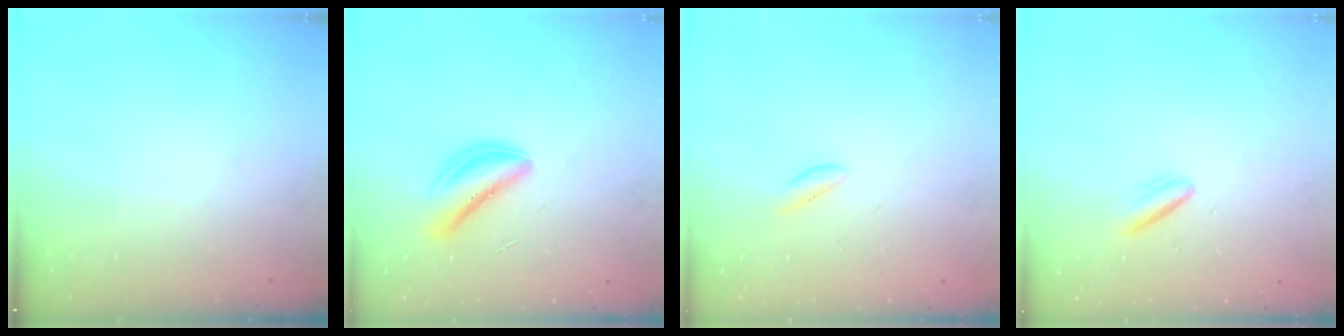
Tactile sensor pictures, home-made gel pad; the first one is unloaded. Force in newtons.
{"total": 4.9, "press": 4.8, "slide": 0.5}
{"total": 0.6, "press": 0.5, "slide": 0.4}
{"total": 2.7, "press": 2.6, "slide": 0.9}